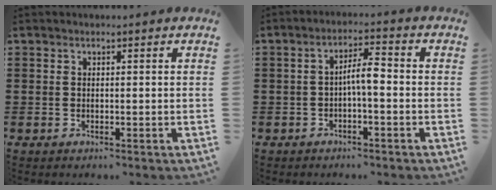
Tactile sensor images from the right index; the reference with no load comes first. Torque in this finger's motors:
{"motor_torque": [0.78, -0.49, 0.32, 0.11]}